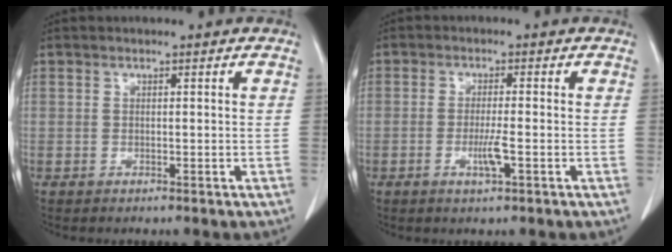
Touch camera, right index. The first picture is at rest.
{"total": 3.4, "force": [-1.1, 0.1, 3.2], "torque": [-0.063, -0.005, -0.020]}